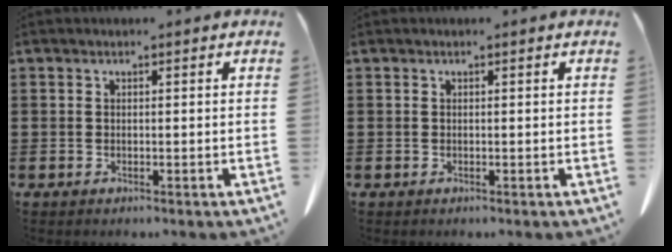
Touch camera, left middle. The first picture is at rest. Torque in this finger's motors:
{"motor_torque": [-0.12, -0.08, 0.05, 0.02]}